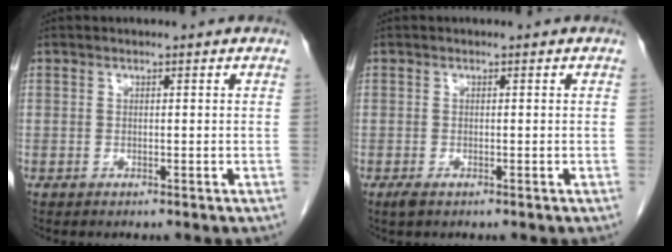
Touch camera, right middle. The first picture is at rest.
{"total": 1.2, "force": [-0.7, 0.4, 0.8], "torque": [-0.020, -0.003, -0.009]}